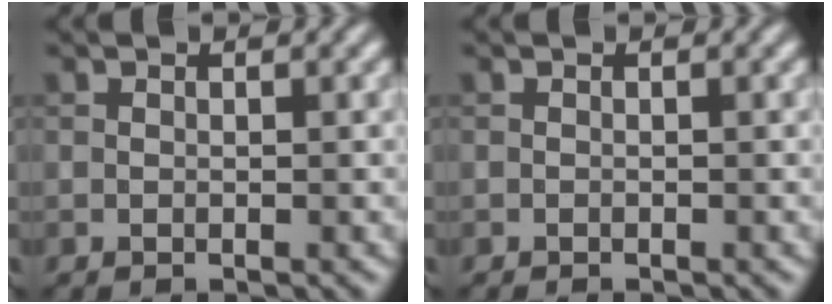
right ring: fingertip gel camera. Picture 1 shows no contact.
{"total": 0.0}